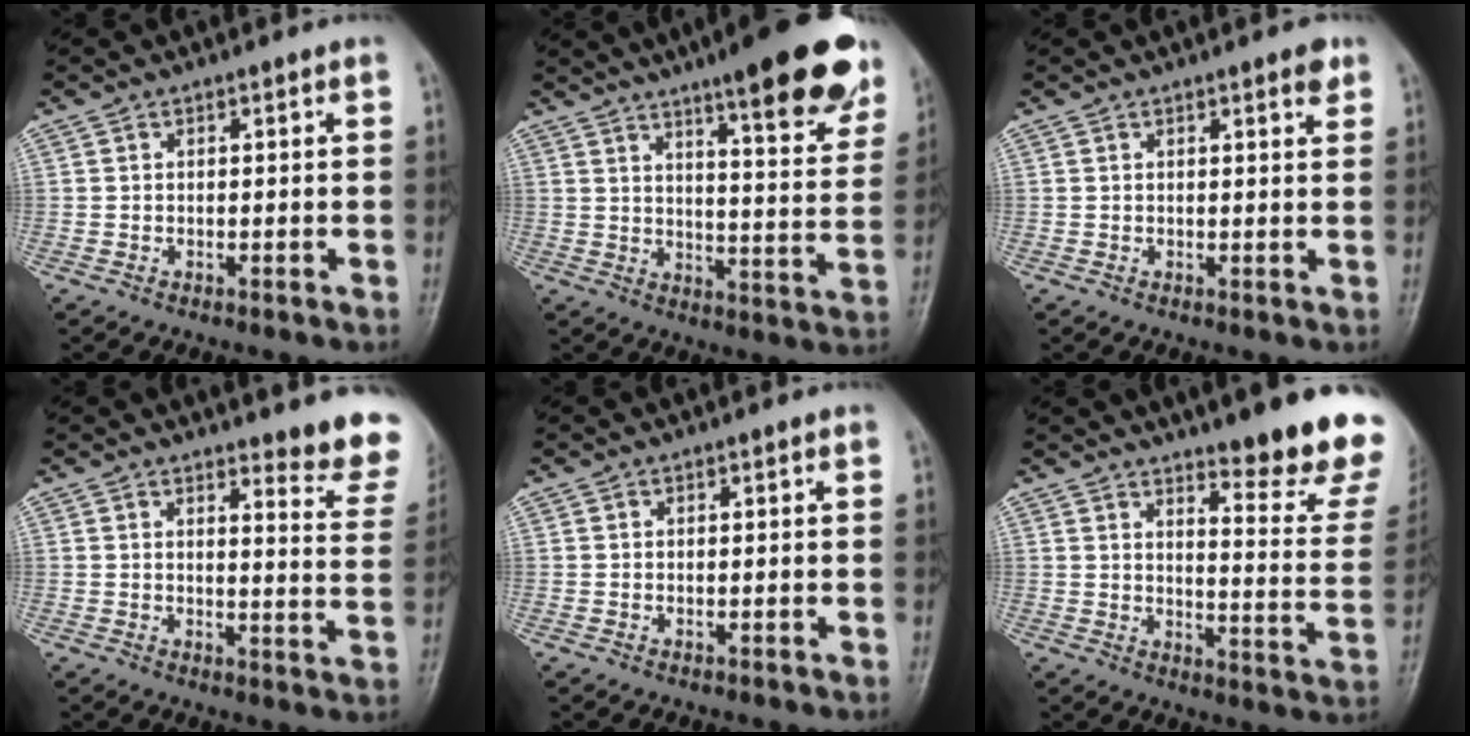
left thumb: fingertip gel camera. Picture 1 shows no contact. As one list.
[{"total": 18.8, "force": [12.1, 3.9, 13.9], "torque": [-0.149, -0.056, 0.159]}, {"total": 2.2, "force": [1.3, 0.6, 1.6], "torque": [-0.017, -0.004, 0.013]}, {"total": 10.3, "force": [9.4, 1.8, 3.9], "torque": [-0.013, -0.083, 0.089]}, {"total": 0.5, "force": [0.0, 0.3, 0.4], "torque": [-0.009, 0.011, 0.003]}, {"total": 15.6, "force": [11.8, 2.4, 10.0], "torque": [-0.097, -0.095, 0.152]}]